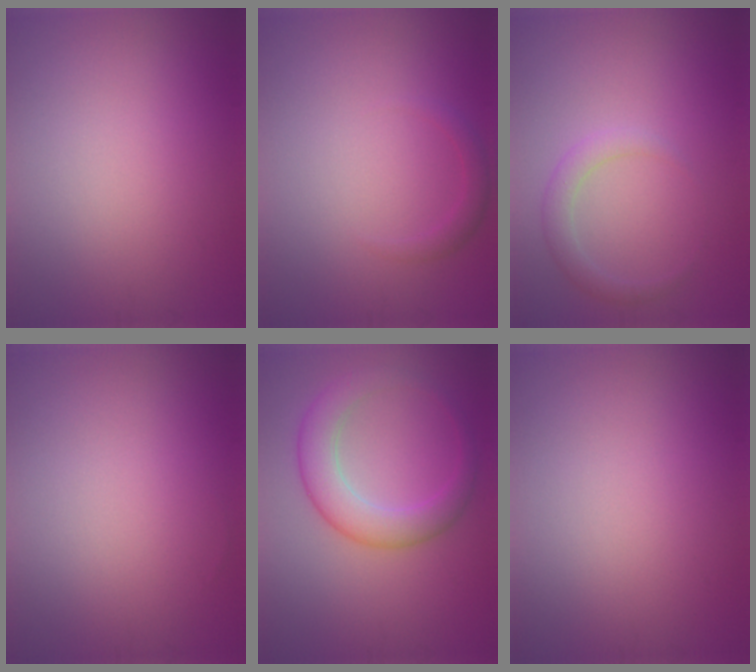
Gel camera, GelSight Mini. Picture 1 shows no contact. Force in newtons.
{"total": 1.3, "press": 1.3, "slide": 0.1}
{"total": 1.9, "press": 1.9, "slide": 0.1}
{"total": 0.0}
{"total": 4.8, "press": 4.8, "slide": 0.1}
{"total": 0.0}